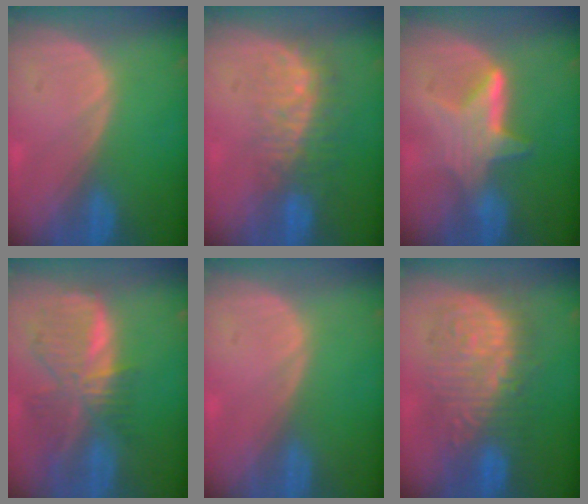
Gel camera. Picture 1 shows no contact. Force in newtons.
{"total": 8.3, "press": 7.3, "slide": 3.9}
{"total": 6.4, "press": 6.0, "slide": 2.2}
{"total": 8.9, "press": 7.8, "slide": 4.4}
{"total": 0.0}
{"total": 10.7, "press": 10.6, "slide": 0.7}